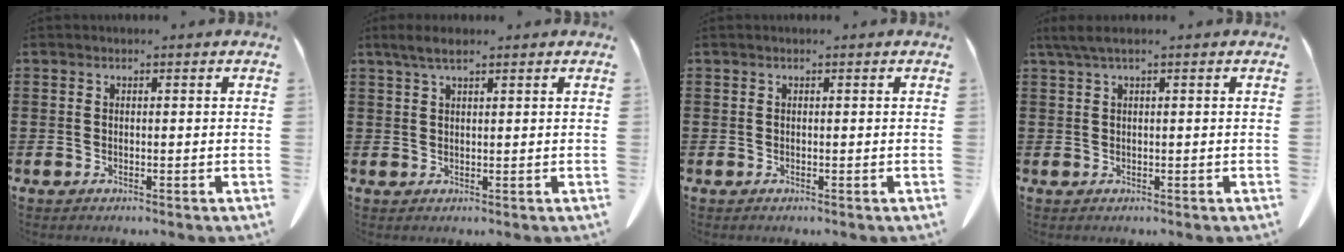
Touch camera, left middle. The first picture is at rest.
{"total": 2.9, "force": [1.8, 0.6, 2.2], "torque": [-0.047, 0.001, 0.034]}
{"total": 0.0}
{"total": 1.7, "force": [0.8, 0.0, 1.5], "torque": [-0.036, -0.007, 0.014]}